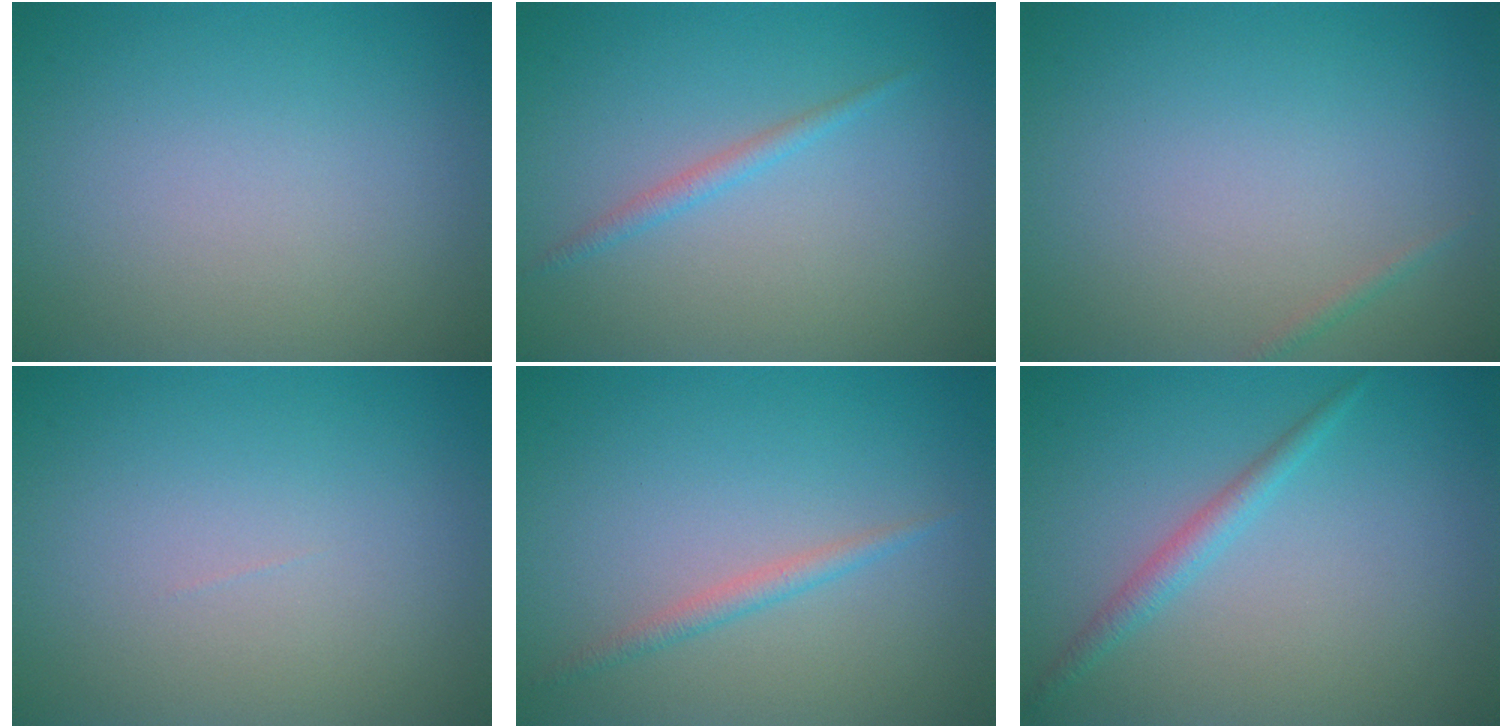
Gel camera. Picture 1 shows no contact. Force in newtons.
{"total": 1.2, "press": 1.2, "slide": 0.1}
{"total": 0.6, "press": 0.6, "slide": 0.0}
{"total": 0.0}
{"total": 1.3, "press": 1.3, "slide": 0.0}
{"total": 1.7, "press": 1.7, "slide": 0.1}